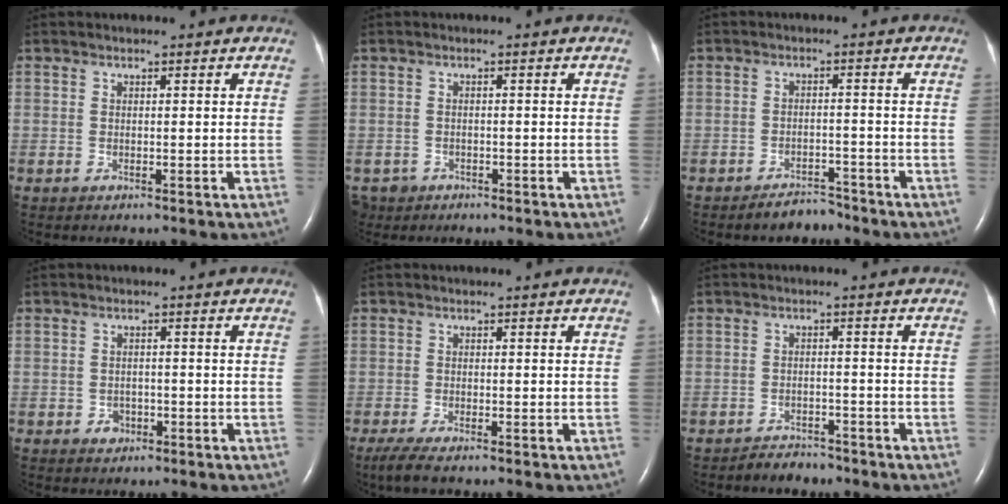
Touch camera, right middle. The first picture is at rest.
{"total": 3.4, "force": [-2.2, 2.6, 0.1], "torque": [-0.003, 0.002, -0.036]}
{"total": 3.3, "force": [-3.0, 1.1, 0.5], "torque": [-0.013, 0.000, -0.047]}
{"total": 1.8, "force": [-0.9, 1.5, 0.5], "torque": [-0.008, 0.006, -0.011]}
{"total": 3.6, "force": [-2.6, 0.5, 2.4], "torque": [-0.052, -0.012, -0.046]}
{"total": 2.9, "force": [-2.7, 1.1, 0.1], "torque": [-0.012, -0.001, -0.041]}